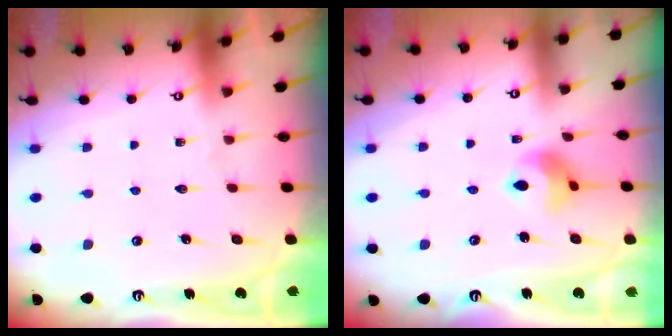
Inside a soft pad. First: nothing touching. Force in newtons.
{"total": 8.3, "press": 8.2, "slide": 1.0}